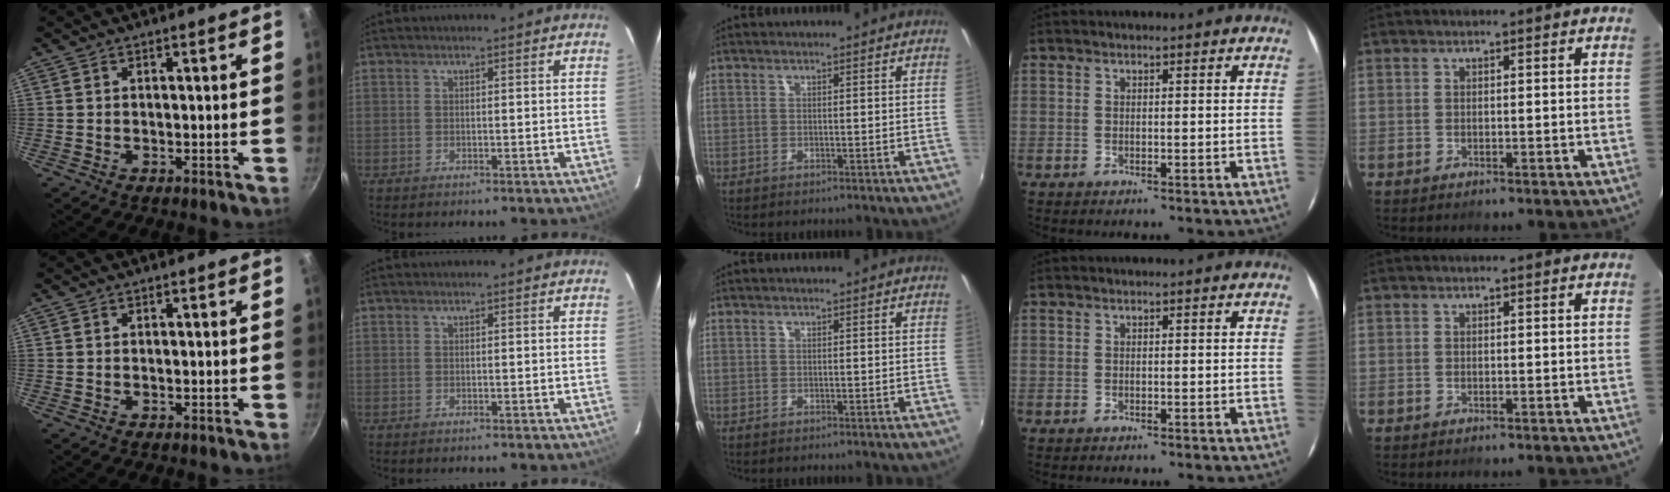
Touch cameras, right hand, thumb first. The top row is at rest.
{}